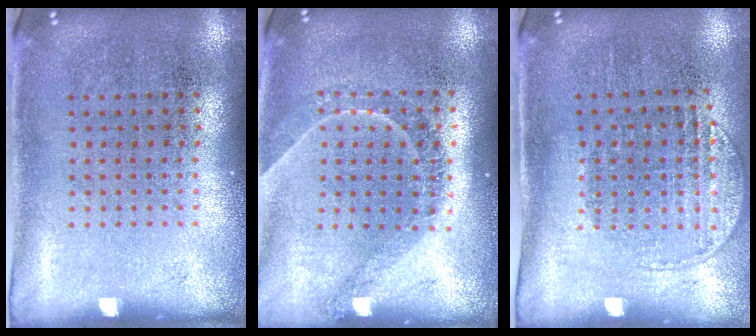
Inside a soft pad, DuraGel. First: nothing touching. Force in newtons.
{"total": 1.3, "press": 1.1, "slide": 0.7}
{"total": 1.3, "press": 1.1, "slide": 0.7}